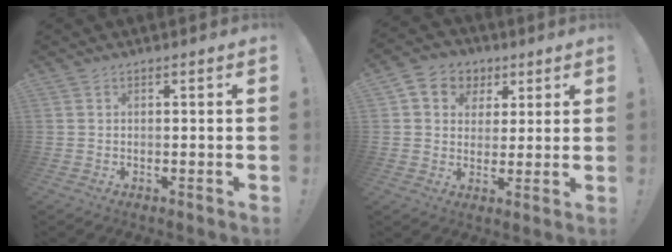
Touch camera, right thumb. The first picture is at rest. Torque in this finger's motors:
{"motor_torque": [0.69, 0.74, 0.58, 0.23, 0.46]}